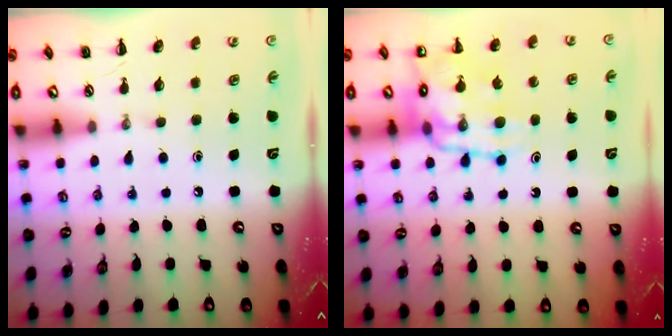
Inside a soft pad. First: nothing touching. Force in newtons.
{"total": 13.1, "press": 12.8, "slide": 2.8}